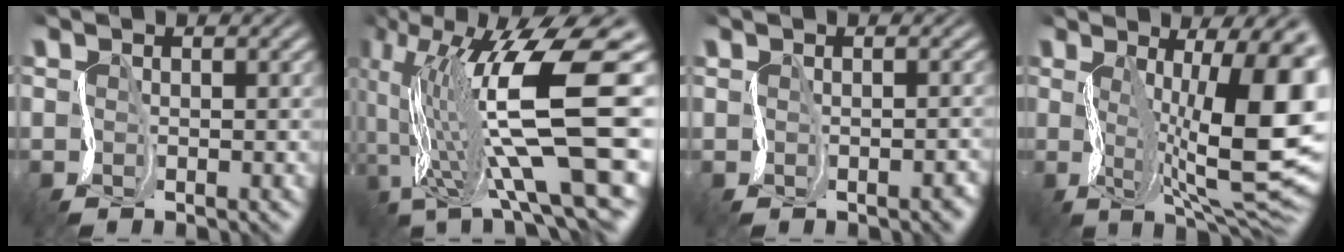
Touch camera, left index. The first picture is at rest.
{"total": 13.6, "force": [-0.3, 3.9, 13.0], "torque": [-0.247, 0.029, 0.000]}
{"total": 1.8, "force": [-0.6, 0.8, 1.4], "torque": [-0.003, 0.005, 0.001]}
{"total": 14.3, "force": [1.0, 4.4, 13.6], "torque": [-0.183, 0.011, 0.025]}